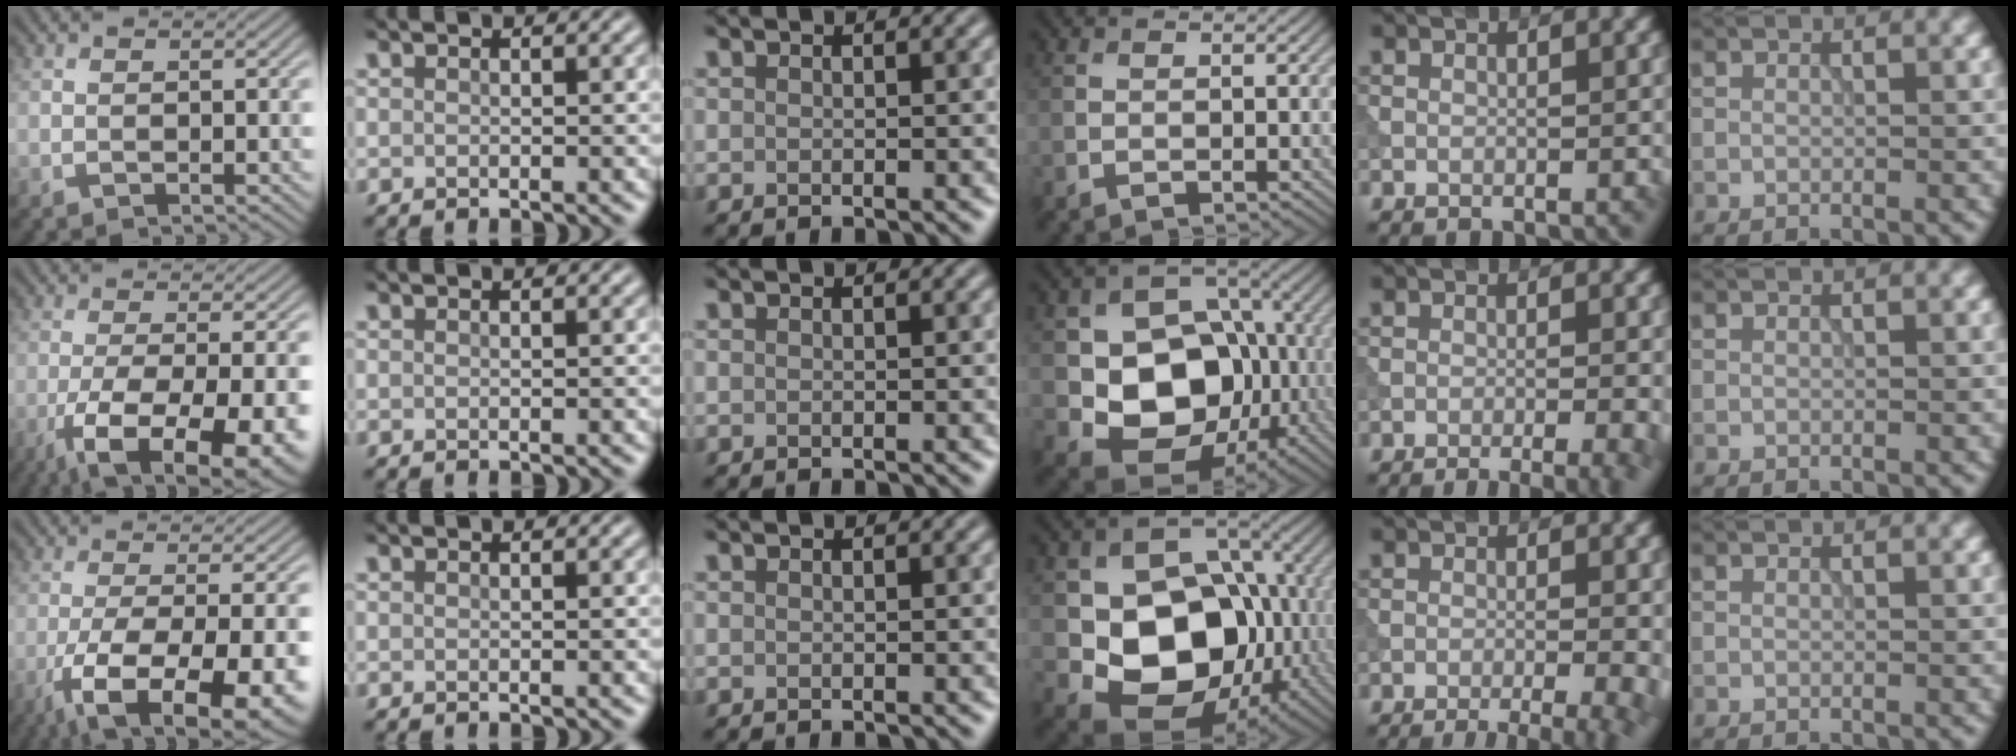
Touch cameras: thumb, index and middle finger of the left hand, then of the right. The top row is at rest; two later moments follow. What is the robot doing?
{"motion": "extract", "object": "tissue"}